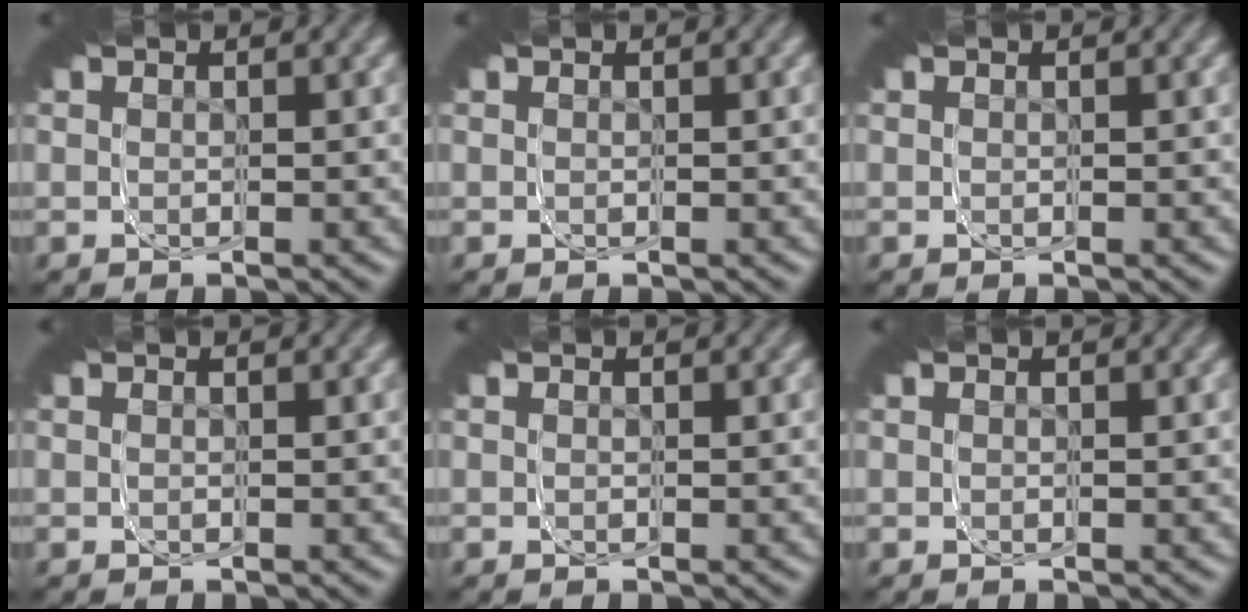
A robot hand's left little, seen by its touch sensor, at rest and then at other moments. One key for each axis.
{"total": 0.0}
{"total": 0.0}
{"total": 0.0}
{"total": 0.0}
{"total": 0.0}